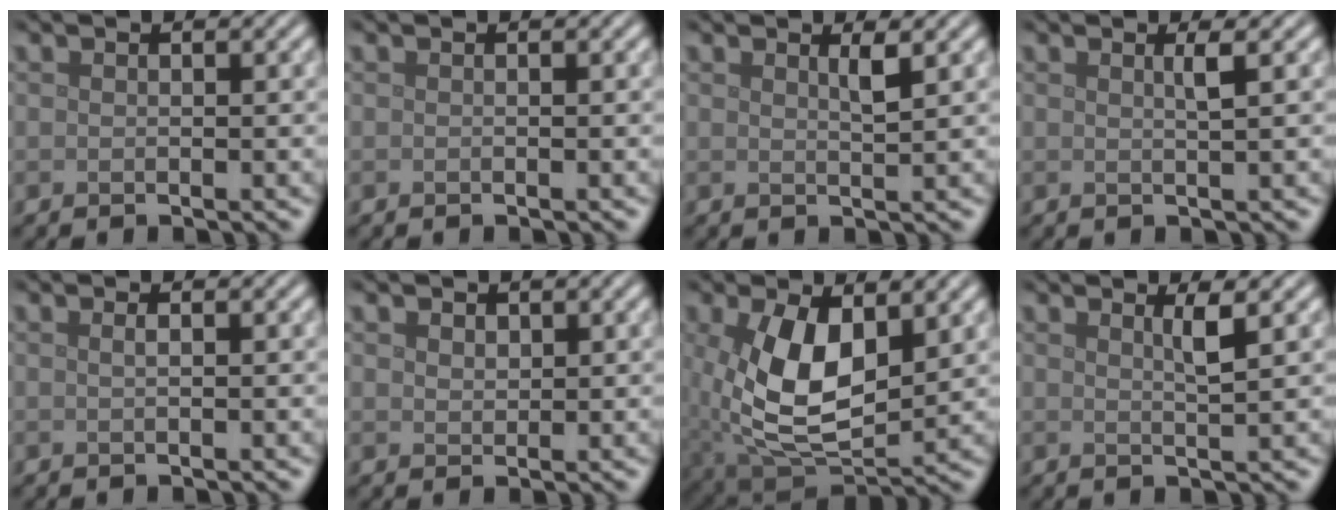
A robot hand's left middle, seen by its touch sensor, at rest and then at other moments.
{"total": 0.0}
{"total": 1.3, "force": [0.8, 0.2, 1.0], "torque": [-0.014, -0.001, 0.011]}
{"total": 1.3, "force": [0.6, 0.3, 1.2], "torque": [-0.014, 0.001, 0.005]}
{"total": 0.8, "force": [0.2, 0.3, 0.7], "torque": [-0.011, 0.004, 0.001]}
{"total": 1.1, "force": [0.8, 0.7, 0.3], "torque": [-0.008, 0.000, 0.014]}
{"total": 9.3, "force": [1.4, 5.3, 7.5], "torque": [-0.172, -0.022, 0.037]}
{"total": 1.8, "force": [0.9, 0.3, 1.5], "torque": [-0.021, 0.000, 0.009]}